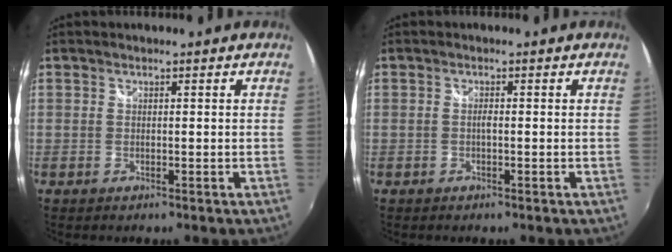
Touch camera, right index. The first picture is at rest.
{"total": 0.8, "force": [-0.2, 0.1, 0.7], "torque": [-0.013, 0.003, -0.005]}